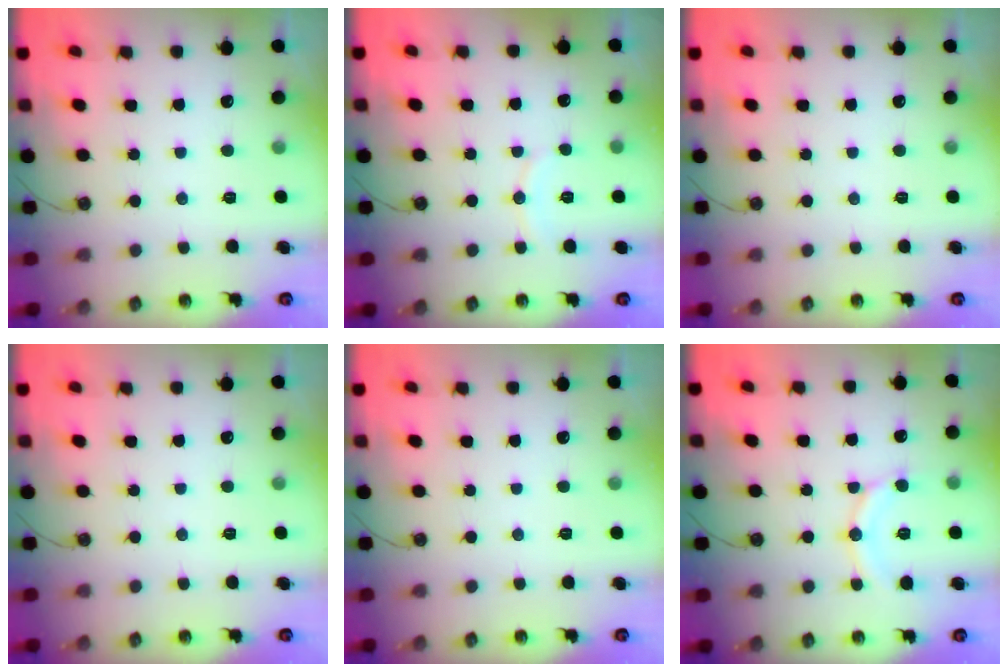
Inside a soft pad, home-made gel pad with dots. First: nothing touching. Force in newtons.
{"total": 5.8, "press": 5.8, "slide": 0.6}
{"total": 0.0}
{"total": 0.0}
{"total": 0.0}
{"total": 11.1, "press": 11.1, "slide": 1.1}